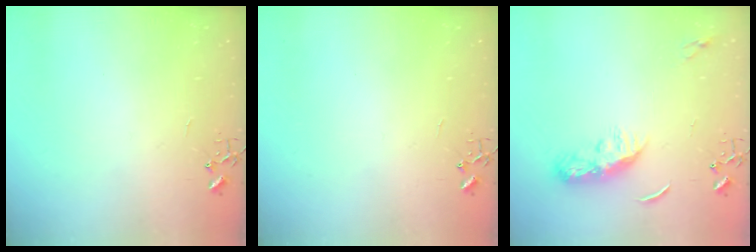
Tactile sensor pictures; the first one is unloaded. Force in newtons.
{"total": 0.0}
{"total": 8.4, "press": 8.4, "slide": 0.4}